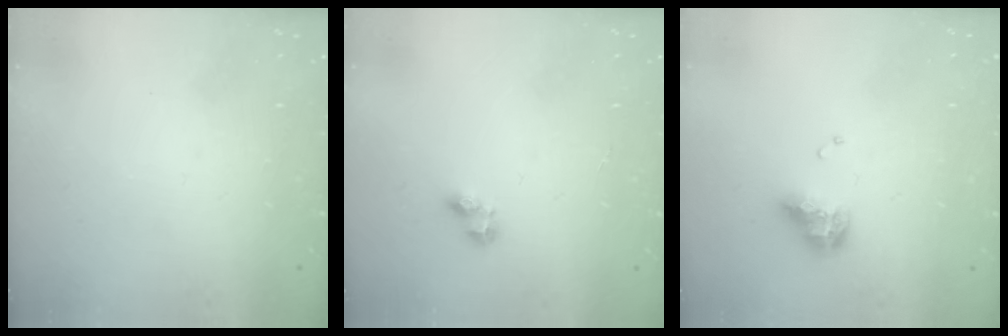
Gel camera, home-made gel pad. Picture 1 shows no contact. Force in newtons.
{"total": 2.6, "press": 2.6, "slide": 0.2}
{"total": 10.1, "press": 10.1, "slide": 1.0}